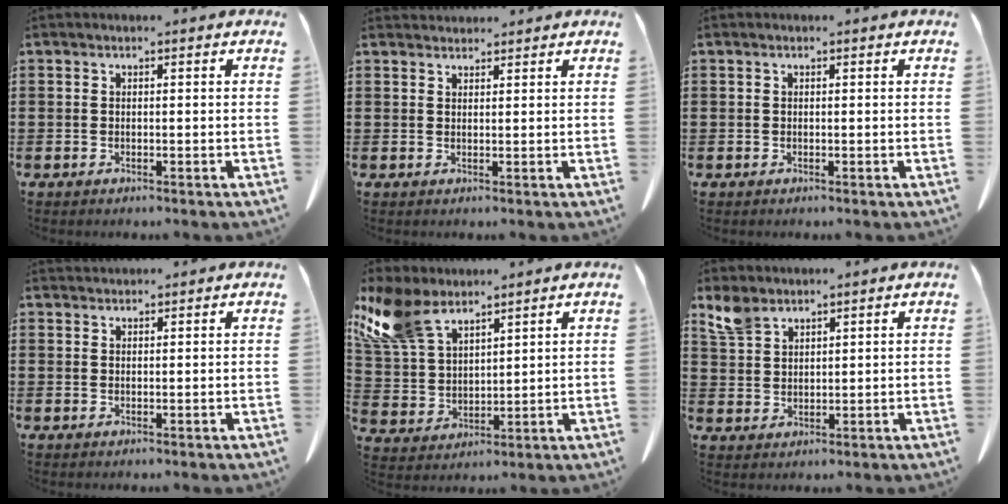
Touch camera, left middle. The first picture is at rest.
{"total": 1.7, "force": [1.6, 0.4, -0.1], "torque": [-0.003, 0.003, 0.033]}
{"total": 0.0}
{"total": 1.3, "force": [1.3, 0.2, 0.0], "torque": [-0.003, 0.000, 0.025]}
{"total": 10.3, "force": [7.5, 4.7, 5.4], "torque": [-0.146, -0.014, 0.142]}
{"total": 4.2, "force": [3.2, 2.1, 1.6], "torque": [-0.046, 0.001, 0.063]}